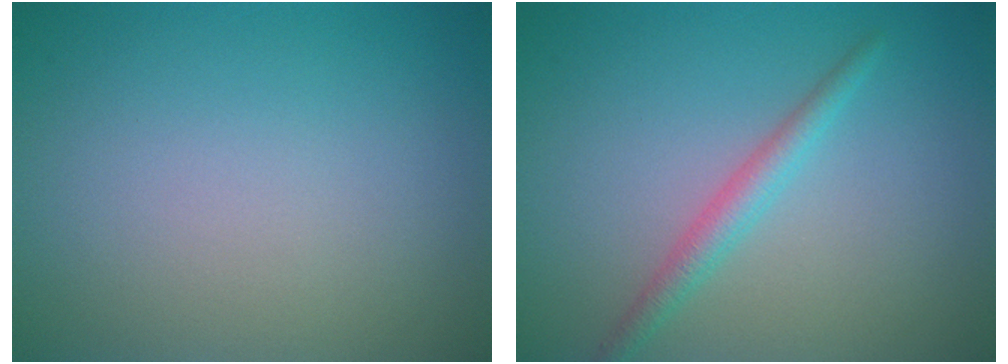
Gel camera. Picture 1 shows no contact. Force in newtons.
{"total": 2.1, "press": 2.1, "slide": 0.1}